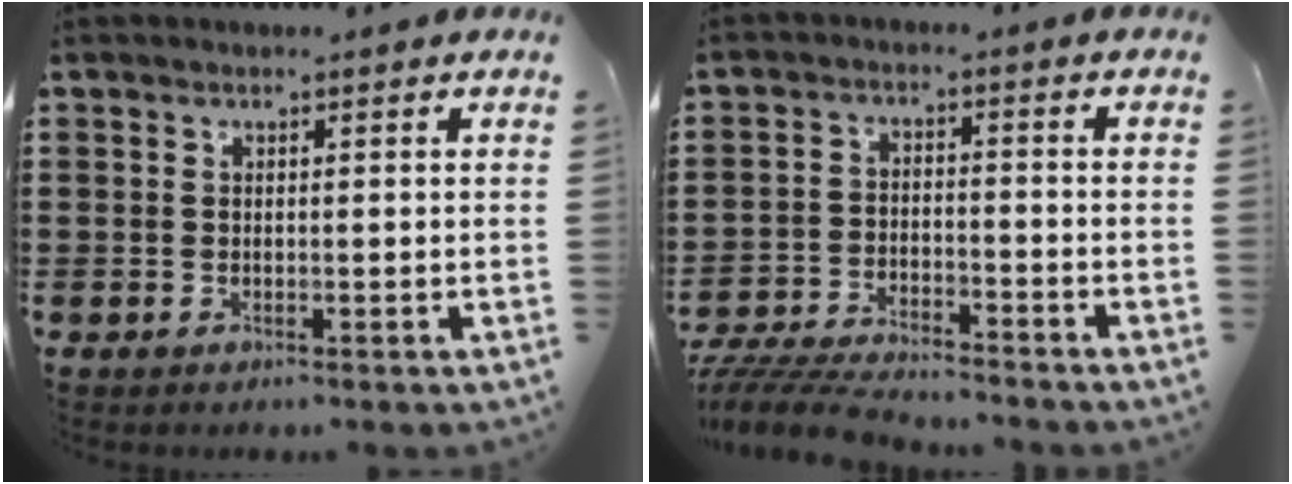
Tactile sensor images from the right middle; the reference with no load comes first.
{"total": 6.2, "force": [-6.0, 0.7, 1.4], "torque": [-0.037, 0.001, -0.120]}